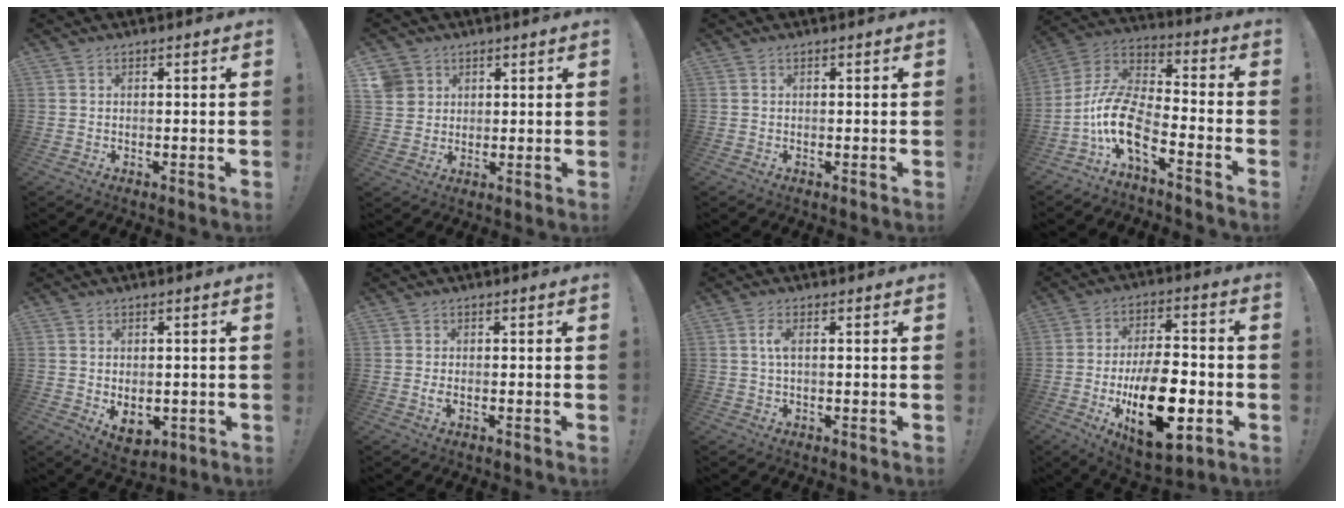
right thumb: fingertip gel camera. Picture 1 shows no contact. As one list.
[{"total": 5.3, "force": [2.4, 4.6, 0.9], "torque": [-0.008, -0.012, 0.047]}, {"total": 0.0}, {"total": 15.4, "force": [-7.4, 6.5, 11.9], "torque": [-0.247, 0.028, -0.130]}, {"total": 4.6, "force": [0.1, 3.5, 3.0], "torque": [-0.033, -0.006, 0.006]}, {"total": 1.1, "force": [-0.3, 0.3, 1.0], "torque": [-0.010, 0.000, -0.007]}, {"total": 2.9, "force": [0.3, 0.7, 2.8], "torque": [-0.049, 0.001, 0.001]}, {"total": 21.6, "force": [-6.0, 10.9, 17.6], "torque": [-0.287, 0.025, -0.087]}]